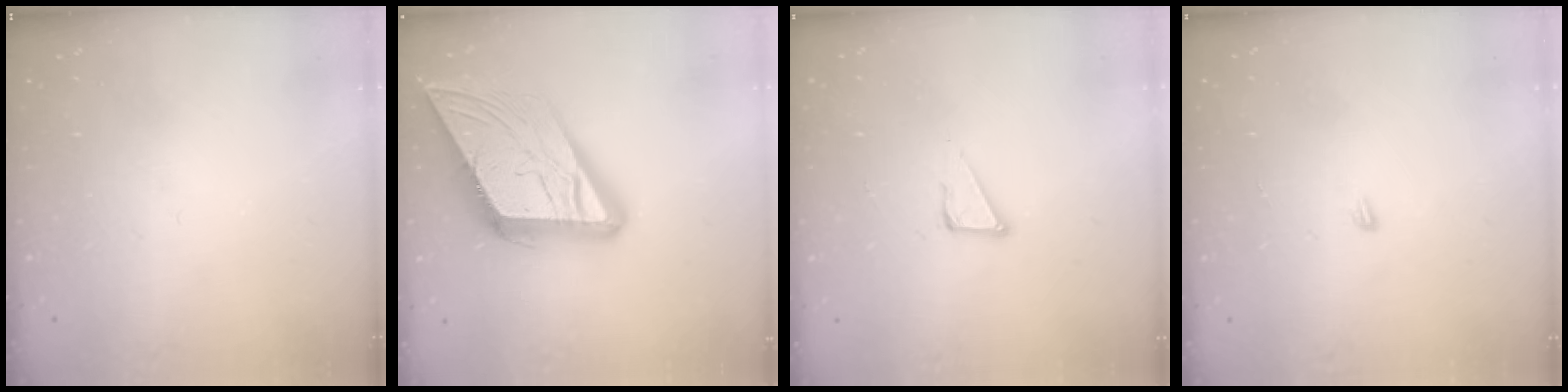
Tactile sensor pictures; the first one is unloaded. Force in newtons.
{"total": 18.7, "press": 18.6, "slide": 2.1}
{"total": 5.3, "press": 5.2, "slide": 0.3}
{"total": 3.3, "press": 3.3, "slide": 0.2}